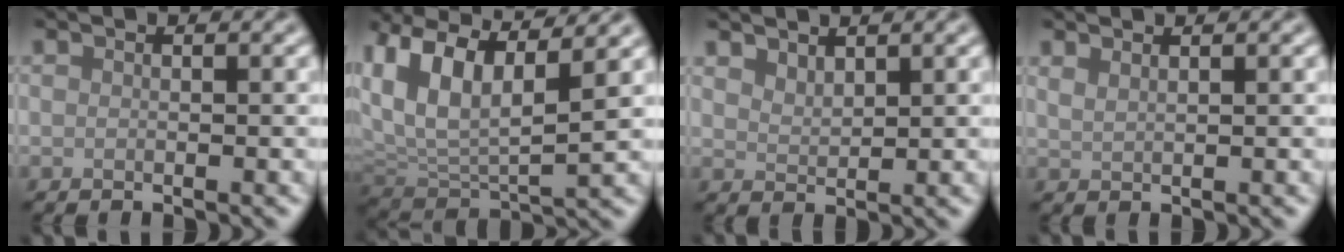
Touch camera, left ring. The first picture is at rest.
{"total": 8.7, "force": [4.1, 4.0, 6.6], "torque": [-0.128, 0.020, 0.072]}
{"total": 1.7, "force": [1.5, 0.5, 0.5], "torque": [-0.011, -0.002, 0.032]}
{"total": 1.3, "force": [1.1, 0.4, 0.6], "torque": [-0.006, -0.001, 0.018]}